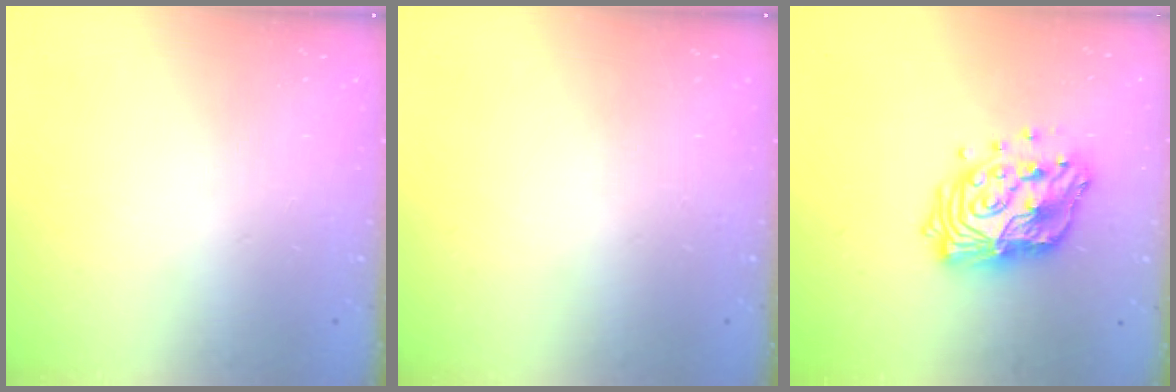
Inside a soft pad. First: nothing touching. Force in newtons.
{"total": 0.0}
{"total": 15.9, "press": 15.9, "slide": 1.1}